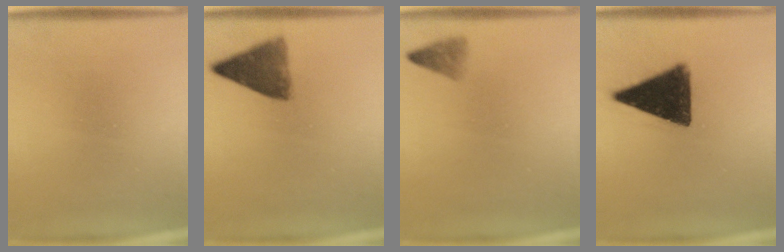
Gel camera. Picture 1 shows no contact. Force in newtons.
{"total": 6.7}
{"total": 1.0}
{"total": 13.0}